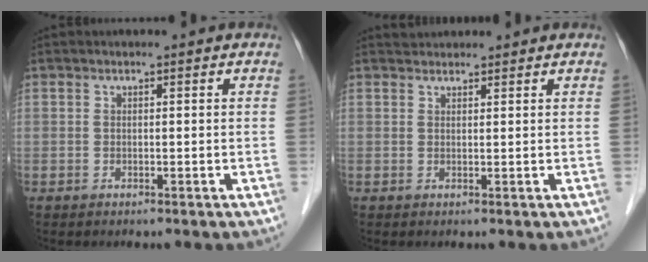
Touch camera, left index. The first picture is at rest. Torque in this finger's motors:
{"motor_torque": [0.06, -0.01, -0.01, -0.01]}